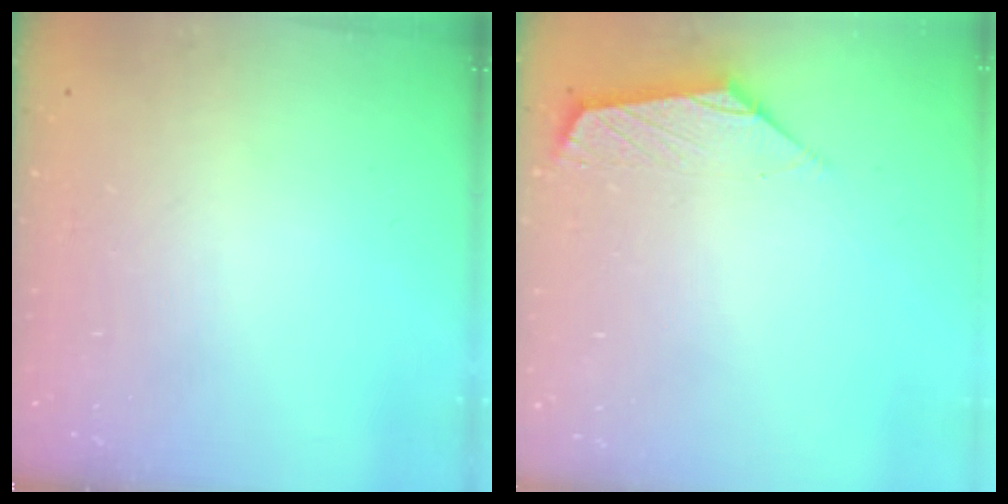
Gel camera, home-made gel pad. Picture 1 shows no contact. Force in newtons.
{"total": 1.5, "press": 1.5, "slide": 0.3}